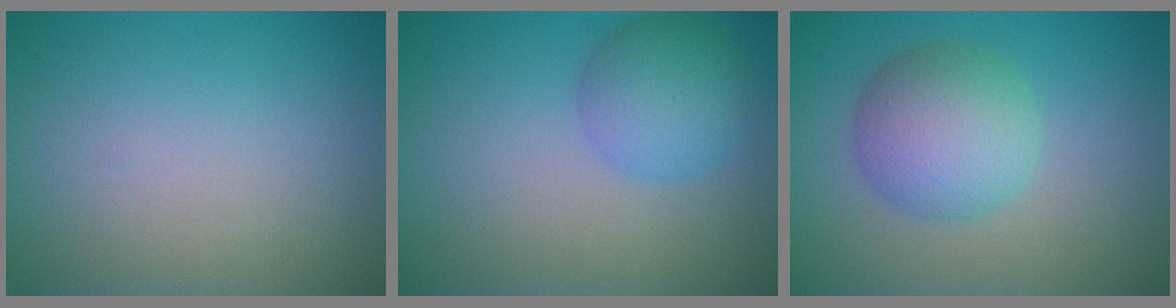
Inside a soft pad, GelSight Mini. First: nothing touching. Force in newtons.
{"total": 4.2, "press": 4.2, "slide": 0.2}
{"total": 5.6, "press": 5.6, "slide": 0.1}